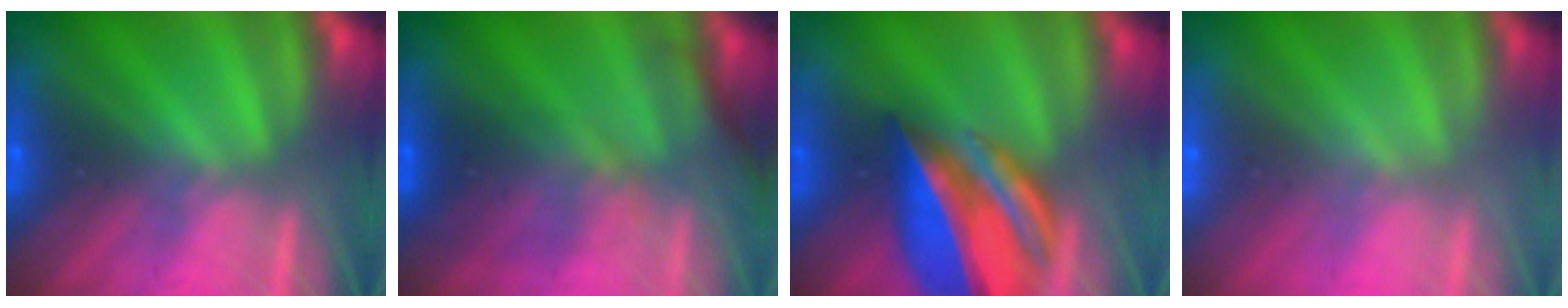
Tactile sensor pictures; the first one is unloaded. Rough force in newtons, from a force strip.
{"total": 2.8}
{"total": 8.7}
{"total": 1.5}